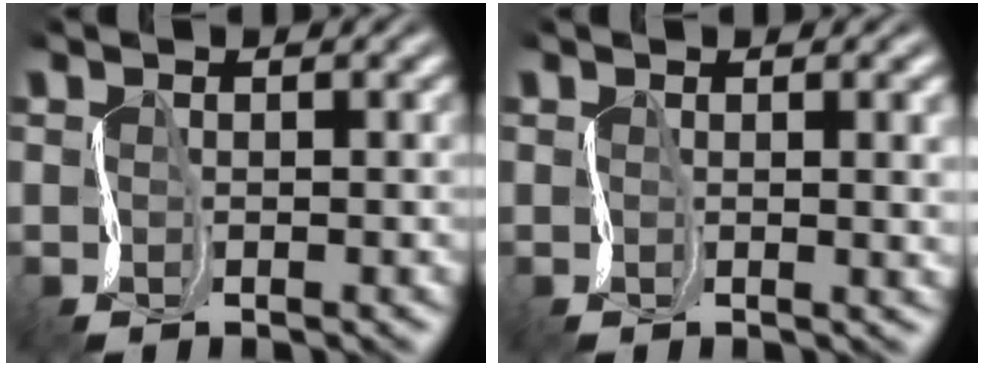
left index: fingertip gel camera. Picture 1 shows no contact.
{"total": 4.0, "force": [0.4, 1.7, 3.6], "torque": [-0.030, 0.001, 0.008]}